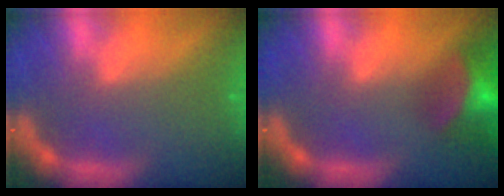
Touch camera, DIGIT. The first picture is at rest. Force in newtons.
{"total": 8.0}